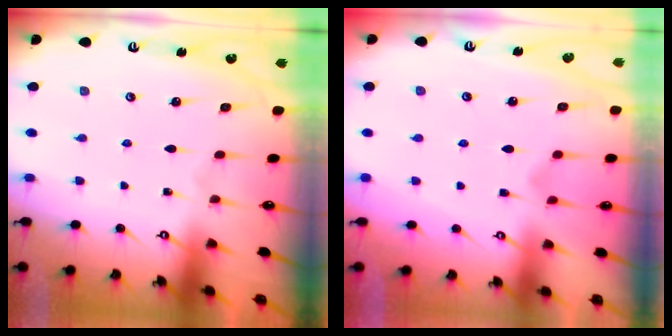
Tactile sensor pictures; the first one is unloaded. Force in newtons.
{"total": 1.2, "press": 0.7, "slide": 1.0}